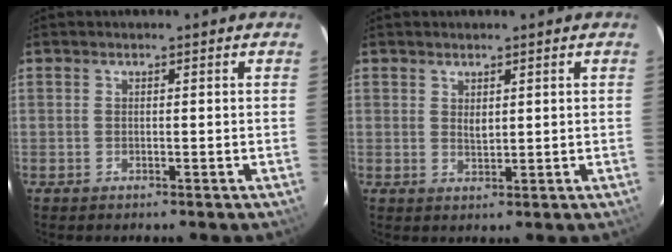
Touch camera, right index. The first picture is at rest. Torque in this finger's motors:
{"motor_torque": [0.23, 0.19, 0.04, 0.01]}